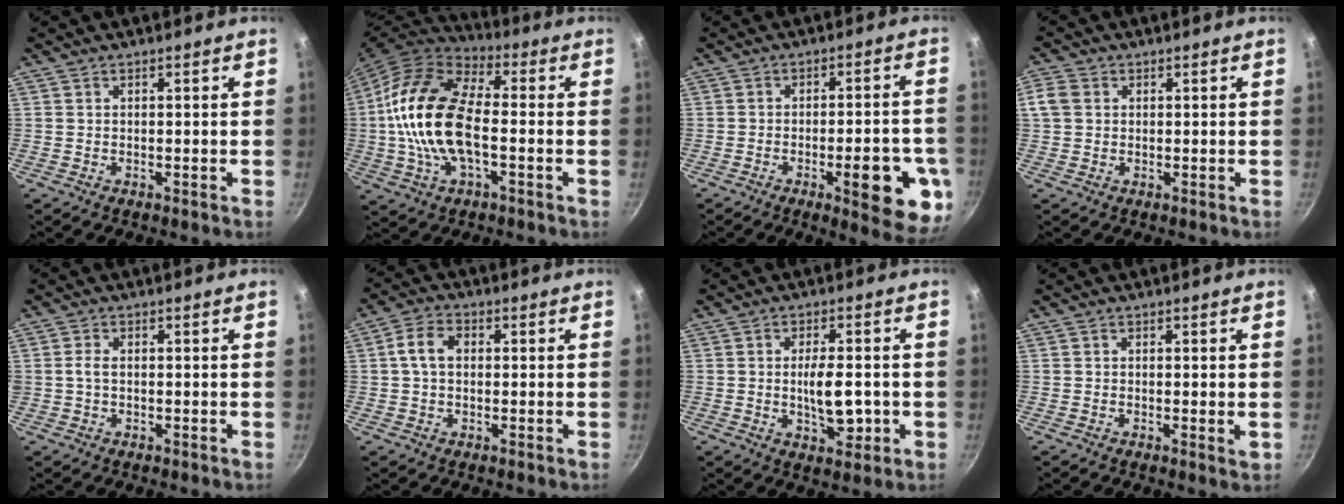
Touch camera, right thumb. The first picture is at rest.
{"total": 18.8, "force": [-1.3, 9.7, 16.0], "torque": [-0.298, 0.033, -0.038]}
{"total": 13.7, "force": [-4.5, 4.3, 12.2], "torque": [-0.130, 0.013, -0.057]}
{"total": 4.0, "force": [0.6, 3.3, 2.2], "torque": [-0.037, 0.007, 0.007]}
{"total": 1.9, "force": [-0.1, 1.2, 1.5], "torque": [-0.027, 0.007, -0.001]}
{"total": 5.5, "force": [0.6, 3.8, 3.8], "torque": [-0.067, 0.015, 0.002]}
{"total": 8.0, "force": [-0.9, 3.5, 7.1], "torque": [-0.097, -0.001, -0.012]}
{"total": 1.2, "force": [0.0, 0.4, 1.2], "torque": [-0.019, -0.006, -0.002]}